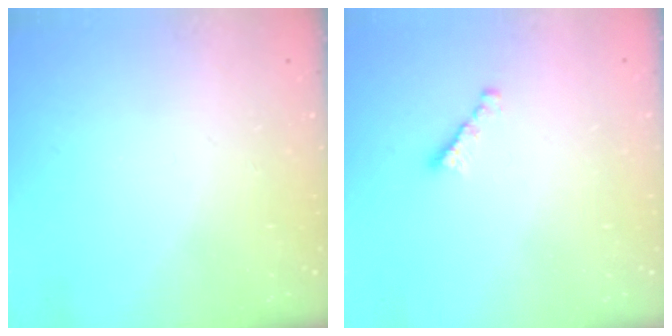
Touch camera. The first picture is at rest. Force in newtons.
{"total": 2.7, "press": 2.7, "slide": 0.2}